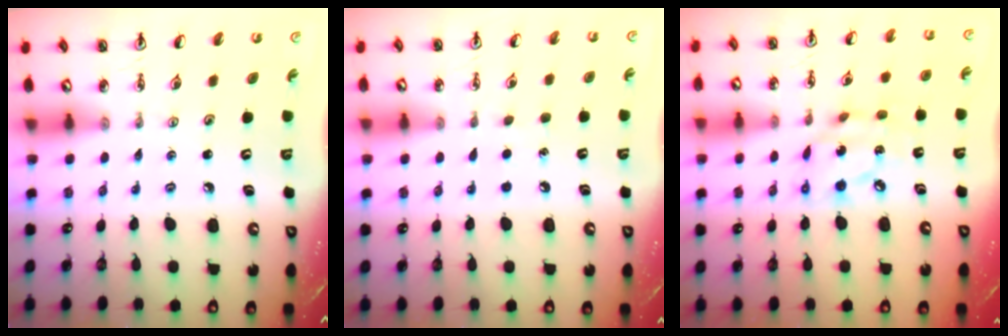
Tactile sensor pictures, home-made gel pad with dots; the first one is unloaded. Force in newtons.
{"total": 4.7, "press": 4.6, "slide": 0.5}
{"total": 11.2, "press": 11.1, "slide": 1.0}